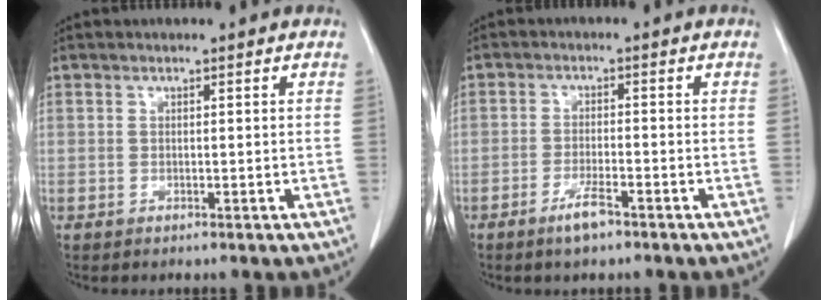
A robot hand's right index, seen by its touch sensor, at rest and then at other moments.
{"total": 3.7, "force": [-2.5, 0.6, 2.6], "torque": [-0.054, -0.004, -0.043]}